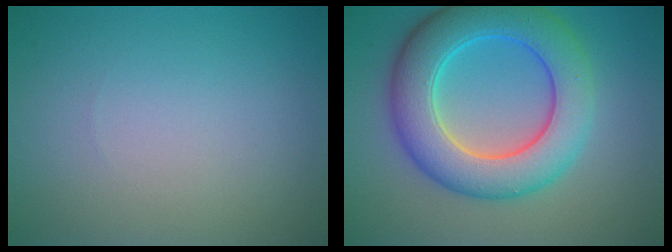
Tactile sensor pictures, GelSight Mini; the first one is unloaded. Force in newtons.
{"total": 9.0, "press": 9.0, "slide": 0.2}